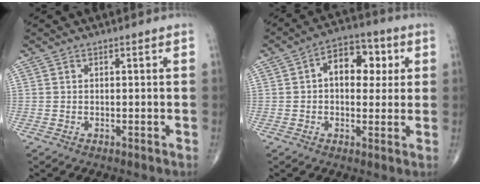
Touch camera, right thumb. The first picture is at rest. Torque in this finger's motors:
{"motor_torque": [-0.19, 0.34, 0.39, 0.27, 0.05]}